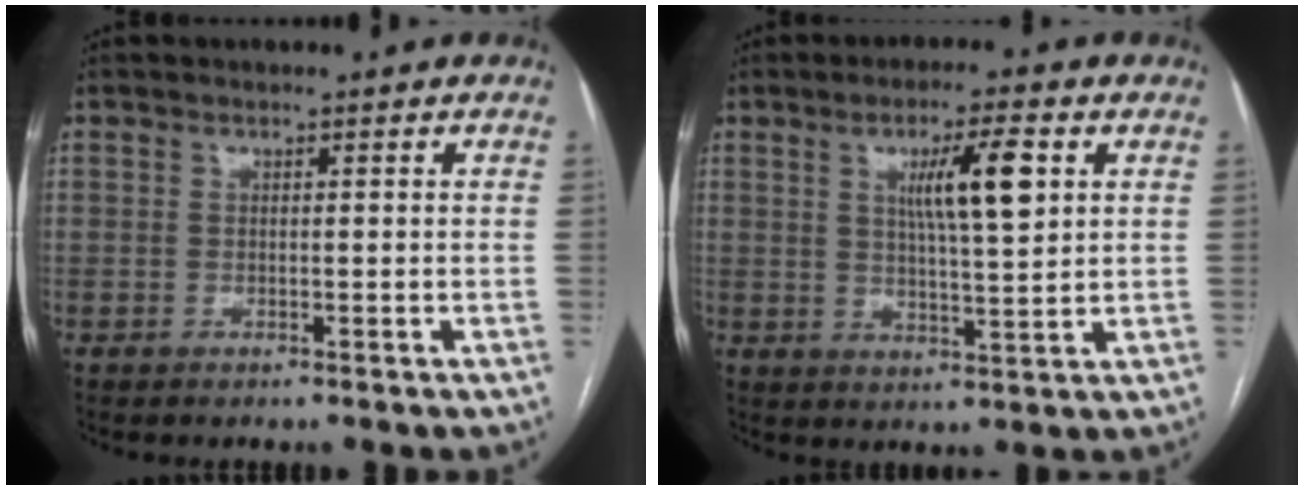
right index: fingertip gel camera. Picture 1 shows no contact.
{"total": 8.5, "force": [2.8, 0.8, 7.9], "torque": [-0.134, 0.003, 0.048]}